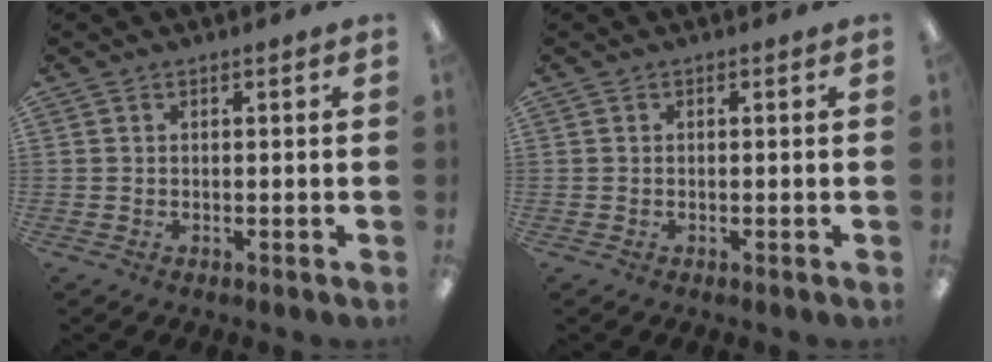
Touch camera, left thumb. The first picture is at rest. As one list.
[{"total": 0.0}]